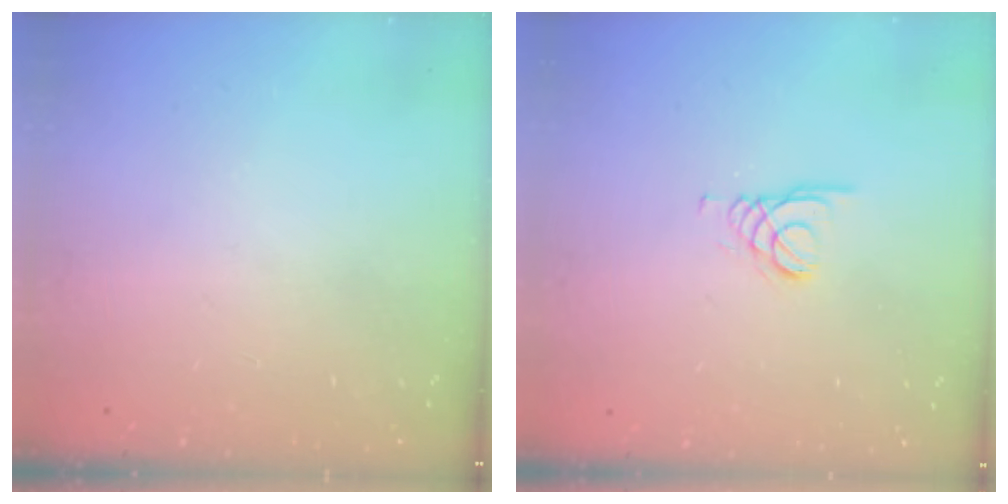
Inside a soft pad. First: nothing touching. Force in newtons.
{"total": 1.6, "press": 1.6, "slide": 0.0}